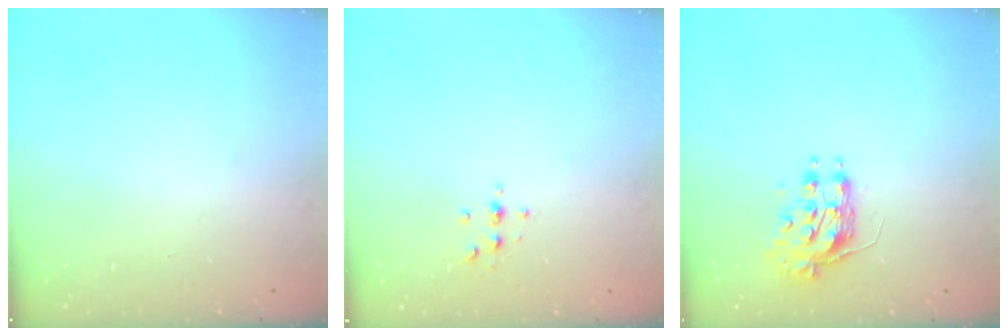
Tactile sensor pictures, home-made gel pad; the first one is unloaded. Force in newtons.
{"total": 2.4, "press": 2.4, "slide": 0.3}
{"total": 8.7, "press": 8.7, "slide": 0.4}